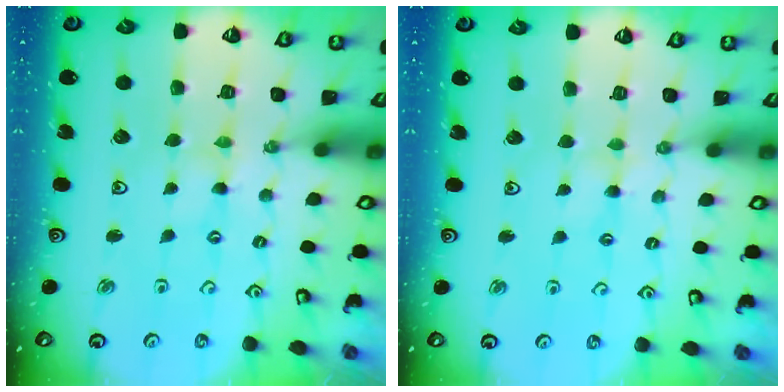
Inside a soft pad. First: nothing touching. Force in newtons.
{"total": 1.9, "press": 1.8, "slide": 0.4}